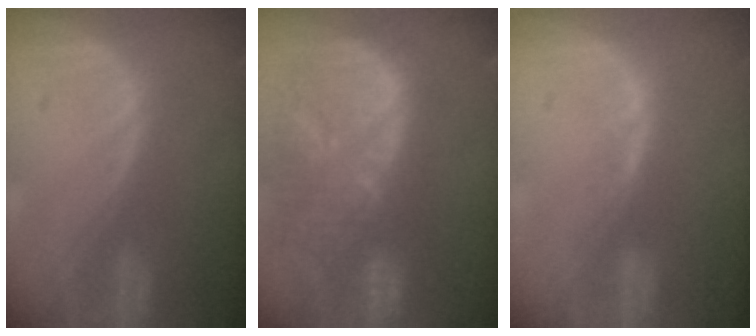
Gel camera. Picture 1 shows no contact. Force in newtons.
{"total": 13.5, "press": 11.7, "slide": 6.8}
{"total": 1.9, "press": 1.4, "slide": 1.3}